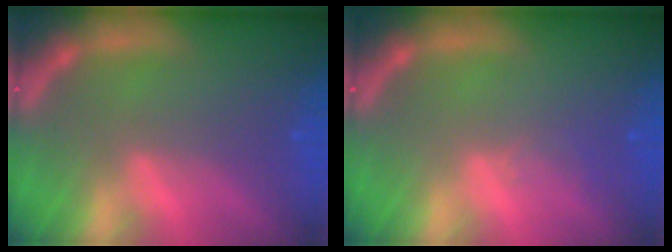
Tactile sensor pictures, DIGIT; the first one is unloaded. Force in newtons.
{"total": 1.0}